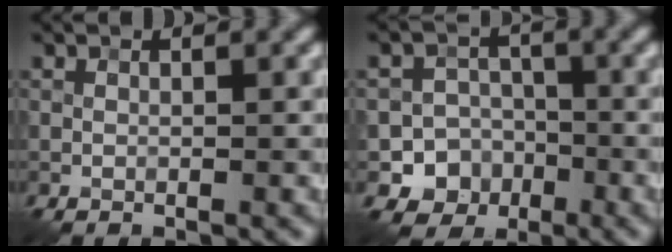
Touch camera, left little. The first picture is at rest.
{"total": 6.4, "force": [-2.9, 5.6, 0.9], "torque": [0.016, -0.011, -0.065]}